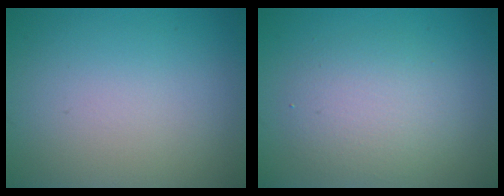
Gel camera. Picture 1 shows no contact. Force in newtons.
{"total": 3.6, "press": 3.6, "slide": 0.3}